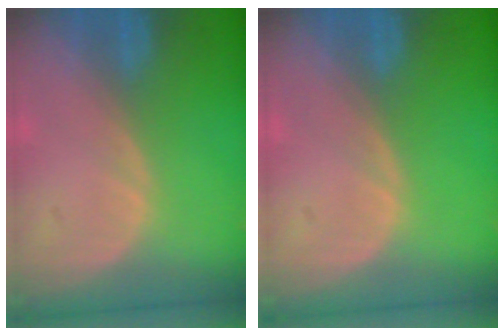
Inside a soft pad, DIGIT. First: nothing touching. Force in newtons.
{"total": 0.0}